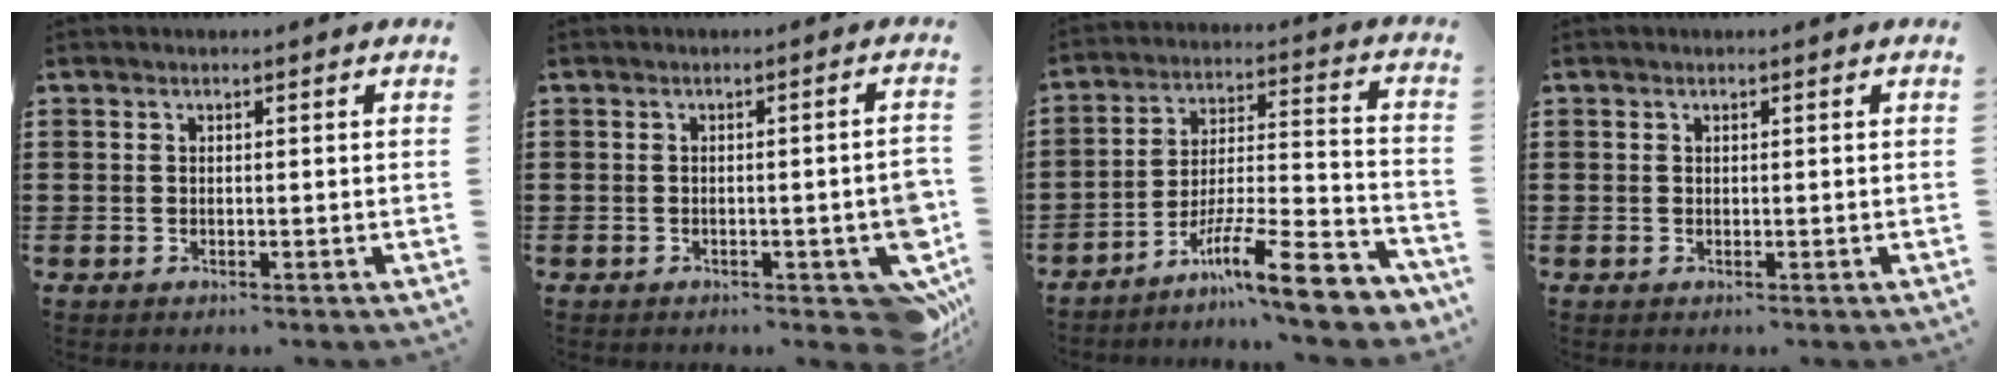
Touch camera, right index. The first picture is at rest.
{"total": 4.2, "force": [-1.9, 1.1, 3.6], "torque": [-0.033, -0.015, -0.034]}
{"total": 12.0, "force": [-9.3, 1.1, 7.5], "torque": [-0.109, 0.021, -0.171]}
{"total": 0.0}